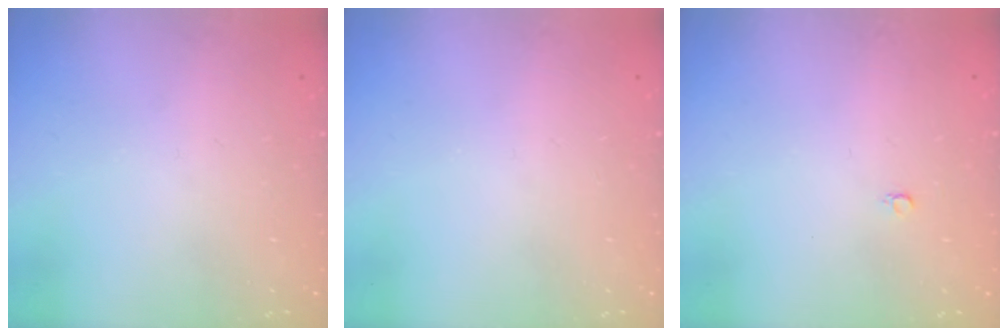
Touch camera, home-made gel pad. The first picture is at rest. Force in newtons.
{"total": 0.0}
{"total": 2.4, "press": 2.4, "slide": 0.2}